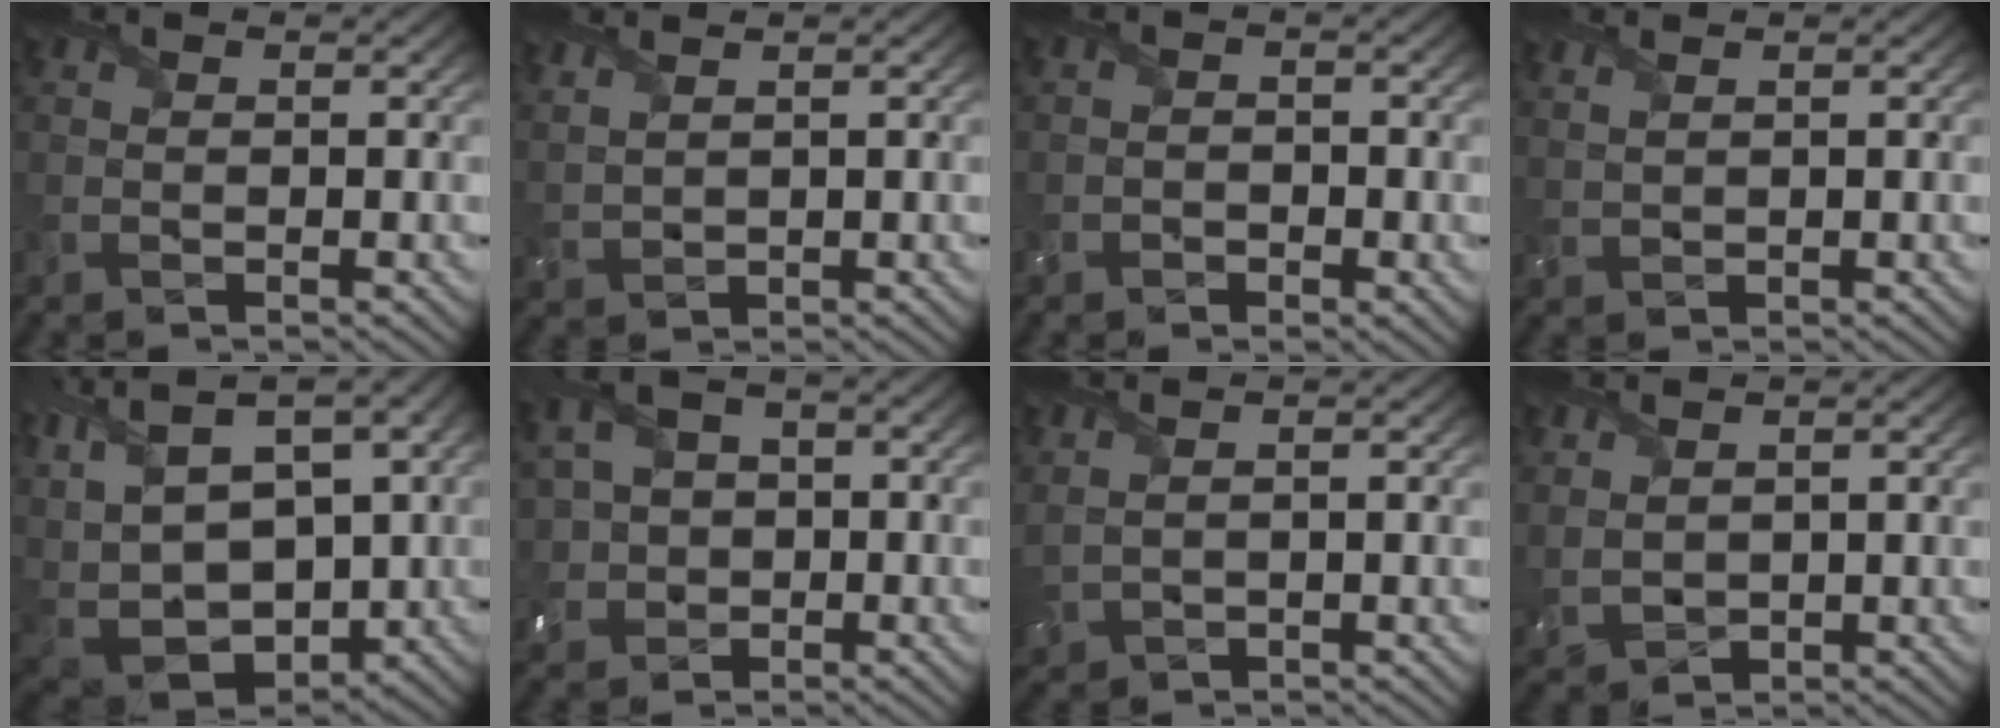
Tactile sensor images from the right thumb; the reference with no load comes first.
{"total": 2.9, "force": [2.2, 0.8, 1.6], "torque": [-0.044, 0.003, 0.047]}
{"total": 2.0, "force": [-1.4, 1.3, 0.6], "torque": [-0.002, -0.004, -0.020]}
{"total": 1.9, "force": [1.4, 0.5, 1.2], "torque": [-0.024, 0.001, 0.029]}
{"total": 16.6, "force": [2.3, 10.2, 12.9], "torque": [-0.272, 0.000, 0.087]}
{"total": 7.3, "force": [0.2, 5.9, 4.2], "torque": [-0.117, 0.001, 0.005]}
{"total": 2.8, "force": [1.3, 1.3, 2.1], "torque": [-0.067, 0.002, 0.035]}
{"total": 3.3, "force": [2.0, 1.9, 2.0], "torque": [-0.066, 0.001, 0.048]}